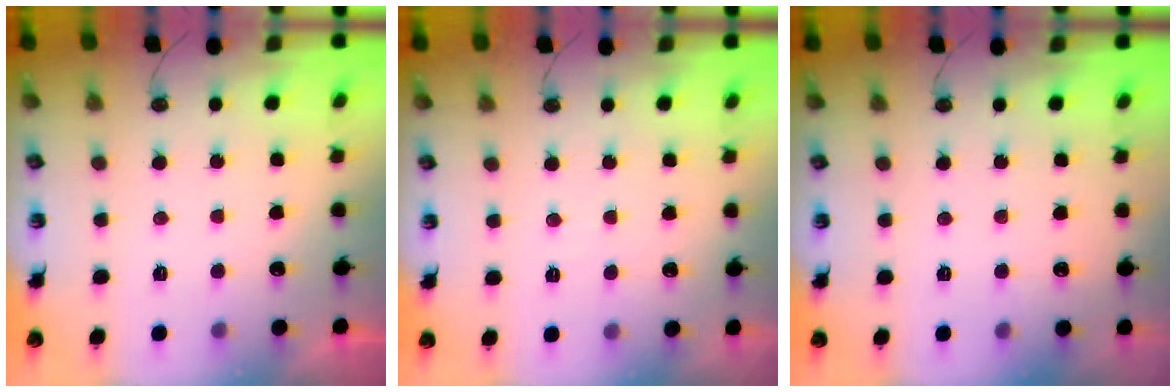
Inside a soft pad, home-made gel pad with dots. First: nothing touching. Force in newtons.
{"total": 1.7, "press": 1.6, "slide": 0.3}
{"total": 0.0}